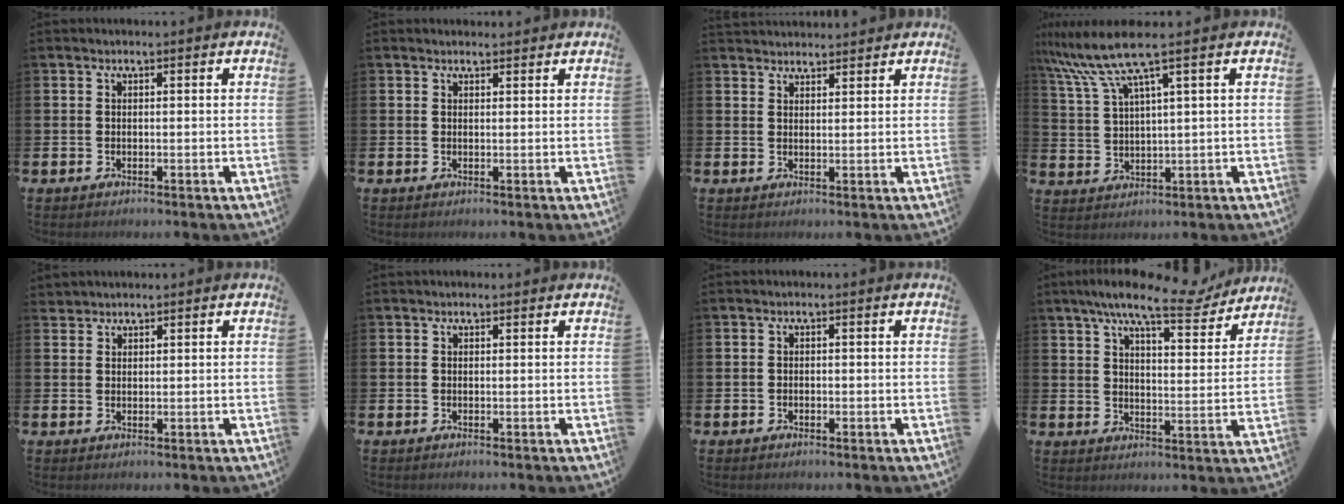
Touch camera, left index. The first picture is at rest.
{"total": 0.8, "force": [0.8, 0.2, 0.1], "torque": [0.007, -0.002, 0.012]}
{"total": 2.5, "force": [2.4, 0.4, -0.1], "torque": [-0.003, -0.010, 0.045]}
{"total": 5.9, "force": [5.3, 0.4, 2.5], "torque": [-0.067, -0.014, 0.099]}
{"total": 1.5, "force": [1.4, 0.5, -0.3], "torque": [0.011, -0.002, 0.024]}
{"total": 0.0}
{"total": 0.6, "force": [-0.3, 0.5, 0.3], "torque": [-0.010, 0.004, -0.007]}
{"total": 9.8, "force": [8.2, 1.7, 5.1], "torque": [-0.092, -0.042, 0.141]}